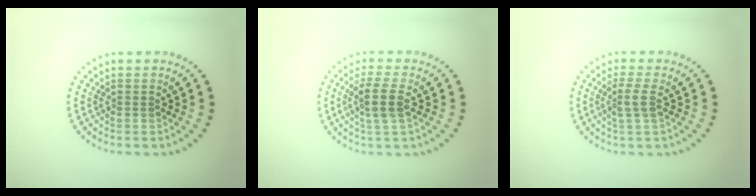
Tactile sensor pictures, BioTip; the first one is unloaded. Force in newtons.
{"total": 2.8, "press": 2.5, "slide": 1.3}
{"total": 1.9, "press": 1.5, "slide": 1.2}